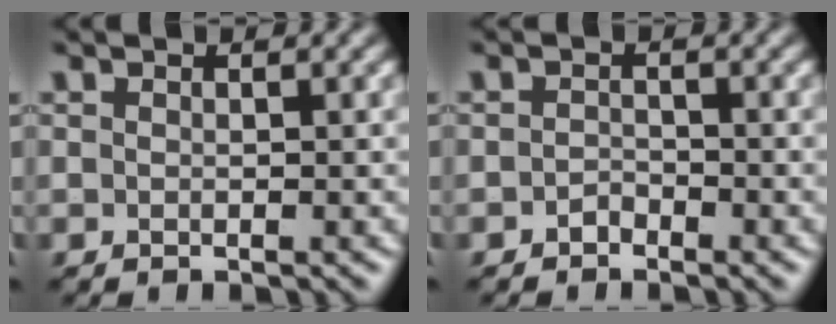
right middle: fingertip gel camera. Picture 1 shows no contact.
{"total": 0.9, "force": [-0.7, 0.6, 0.3], "torque": [-0.005, 0.002, -0.013]}